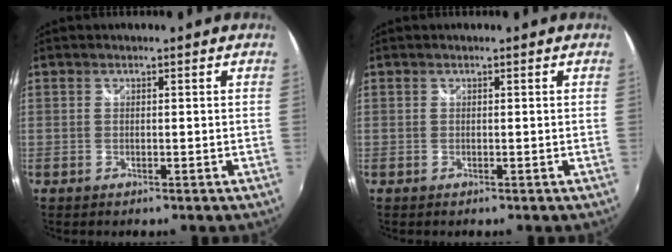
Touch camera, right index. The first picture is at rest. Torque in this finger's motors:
{"motor_torque": [0.00, 0.00, 0.00, 0.00]}